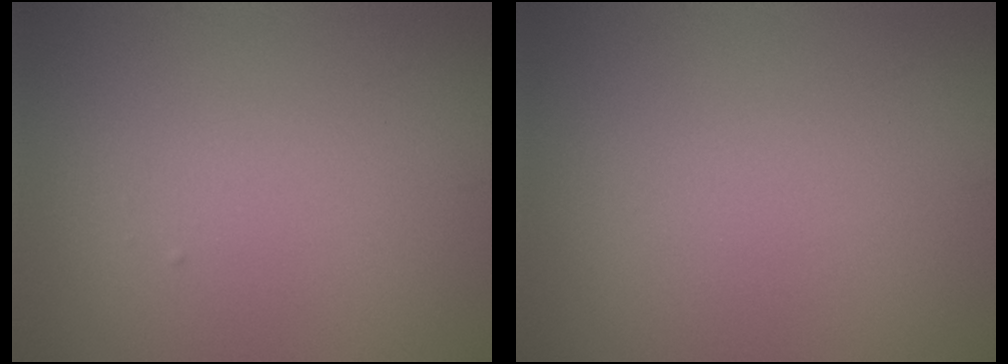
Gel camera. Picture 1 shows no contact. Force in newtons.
{"total": 0.0}